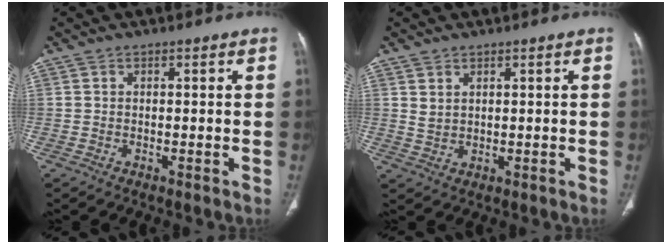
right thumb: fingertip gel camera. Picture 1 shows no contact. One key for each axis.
{"total": 2.2, "fx": 1.3, "fy": 1.3, "fz": 1.1, "tx": -0.013, "ty": -0.009, "tz": 0.032}